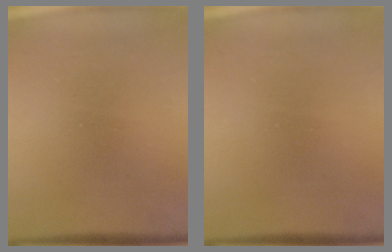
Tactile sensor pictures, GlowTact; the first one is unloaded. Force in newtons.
{"total": 0.0}